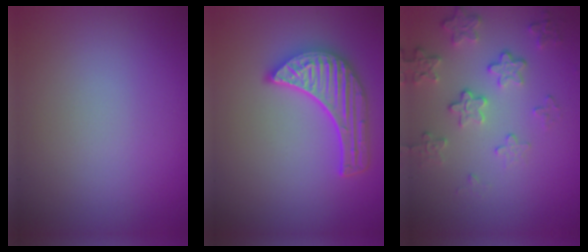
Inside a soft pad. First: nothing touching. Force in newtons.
{"total": 5.4, "press": 4.5, "slide": 3.0}
{"total": 4.2, "press": 3.2, "slide": 2.8}